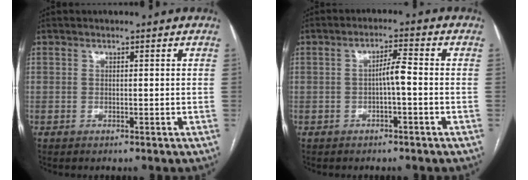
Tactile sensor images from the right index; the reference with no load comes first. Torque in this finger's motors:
{"motor_torque": [0.47, -0.19, 0.32, 0.07]}